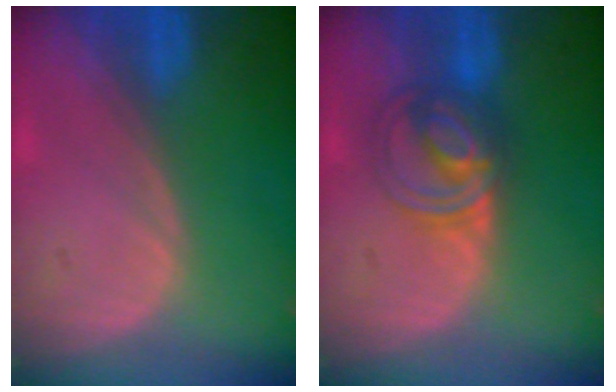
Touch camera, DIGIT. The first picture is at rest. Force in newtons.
{"total": 5.9, "press": 5.9, "slide": 0.9}